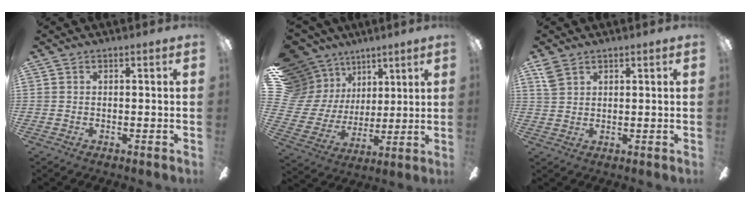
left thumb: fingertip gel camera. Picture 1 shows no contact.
{"total": 13.8, "force": [7.7, 11.0, 3.3], "torque": [-0.100, -0.061, 0.165]}
{"total": 3.8, "force": [2.5, 2.3, 1.5], "torque": [-0.028, -0.001, 0.048]}